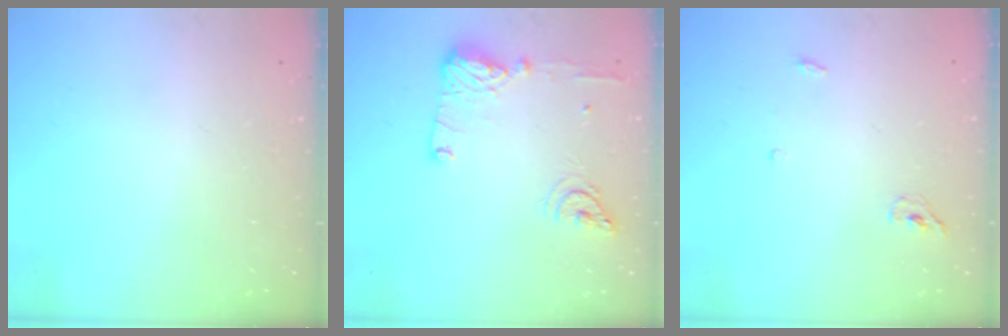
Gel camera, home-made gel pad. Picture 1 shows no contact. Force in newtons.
{"total": 12.7, "press": 12.4, "slide": 2.7}
{"total": 3.4, "press": 3.4, "slide": 0.7}